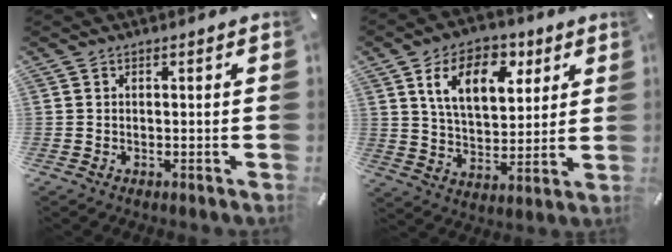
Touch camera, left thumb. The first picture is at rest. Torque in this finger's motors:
{"motor_torque": [0.89, 0.95, 1.29, -1.12, 0.47]}